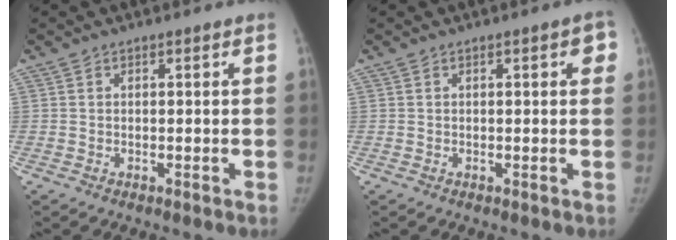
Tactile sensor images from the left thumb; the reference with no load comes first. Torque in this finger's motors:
{"motor_torque": [-0.16, -0.40, 0.21, 0.36, -0.04]}